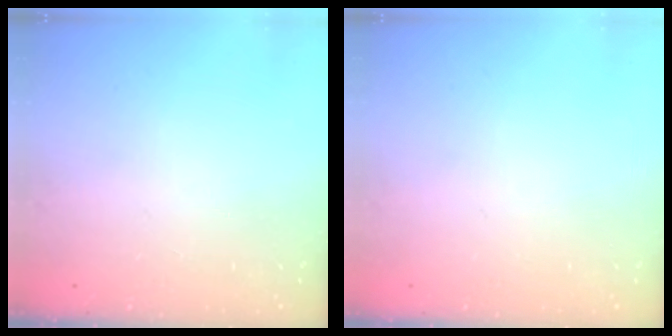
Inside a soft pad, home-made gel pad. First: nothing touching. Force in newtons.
{"total": 0.0}